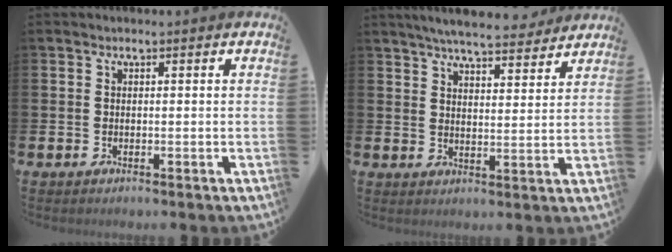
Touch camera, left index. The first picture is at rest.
{"total": 6.3, "force": [6.0, 0.7, 1.7], "torque": [-0.041, -0.033, 0.105]}